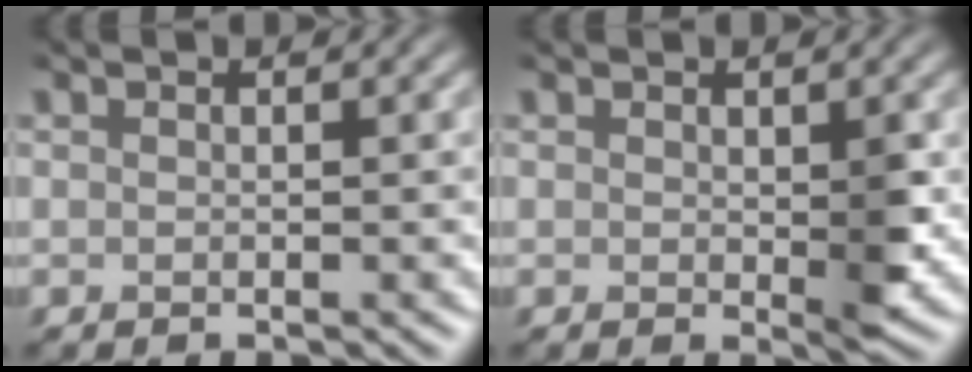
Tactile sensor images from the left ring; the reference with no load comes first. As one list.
[{"total": 2.0, "force": [-0.1, 0.5, 2.0], "torque": [-0.036, -0.008, 0.002]}]